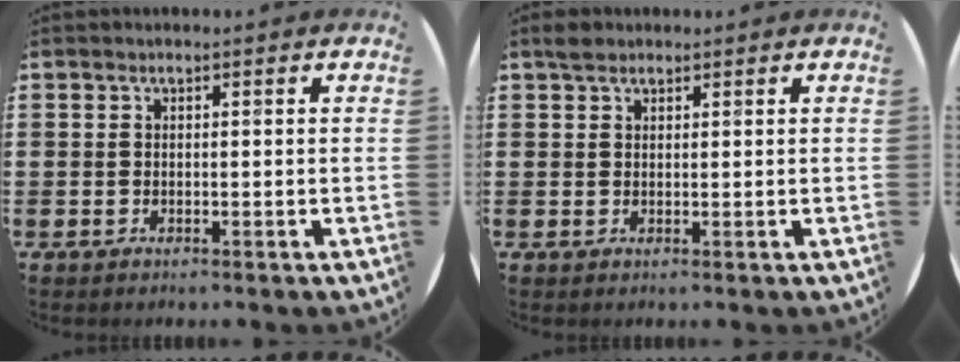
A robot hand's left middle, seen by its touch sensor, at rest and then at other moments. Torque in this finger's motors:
{"motor_torque": [0.65, -0.45, 0.00, 0.00]}